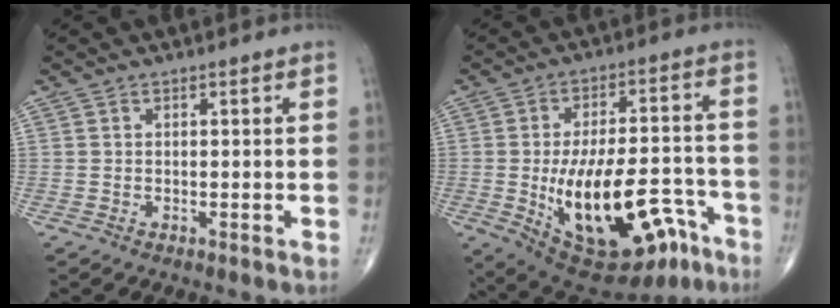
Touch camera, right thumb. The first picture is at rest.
{"total": 22.6, "force": [-8.7, 10.8, 17.8], "torque": [-0.269, 0.038, -0.111]}